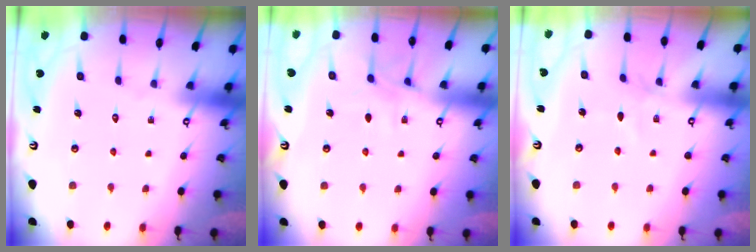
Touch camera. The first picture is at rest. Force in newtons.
{"total": 6.9, "press": 6.9, "slide": 0.6}
{"total": 2.6, "press": 2.6, "slide": 0.3}